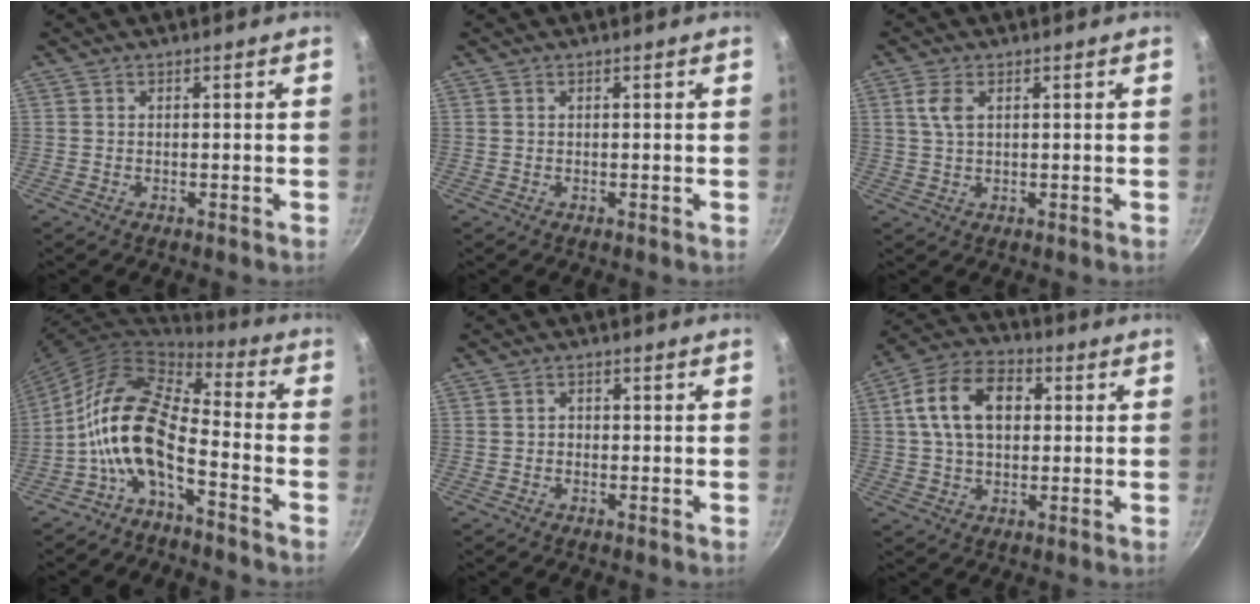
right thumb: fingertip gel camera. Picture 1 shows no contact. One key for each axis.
{"total": 0.0}
{"total": 3.6, "fx": 1.2, "fy": 1.9, "fz": 2.8, "tx": -0.057, "ty": -0.002, "tz": 0.022}
{"total": 13.3, "fx": -4.7, "fy": 6.0, "fz": 10.9, "tx": -0.206, "ty": 0.056, "tz": -0.106}
{"total": 1.0, "fx": -0.3, "fy": 0.9, "fz": 0.5, "tx": -0.006, "ty": 0.004, "tz": -0.006}
{"total": 13.6, "fx": 2.5, "fy": 9.2, "fz": 9.7, "tx": -0.148, "ty": 0.019, "tz": 0.029}